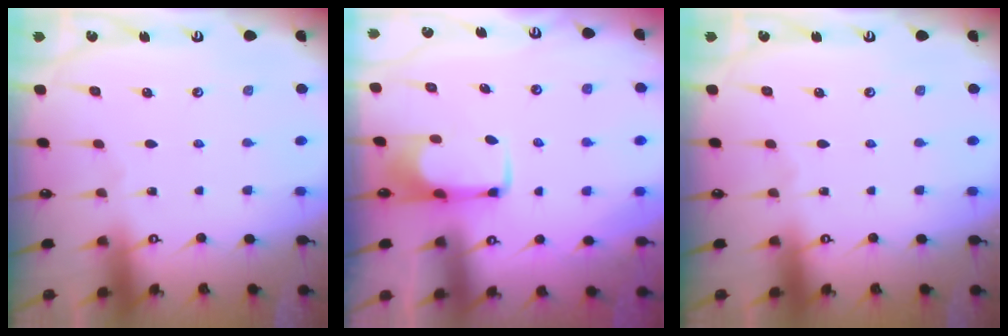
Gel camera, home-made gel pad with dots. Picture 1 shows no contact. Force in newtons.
{"total": 2.0, "press": 2.0, "slide": 0.4}
{"total": 0.0}